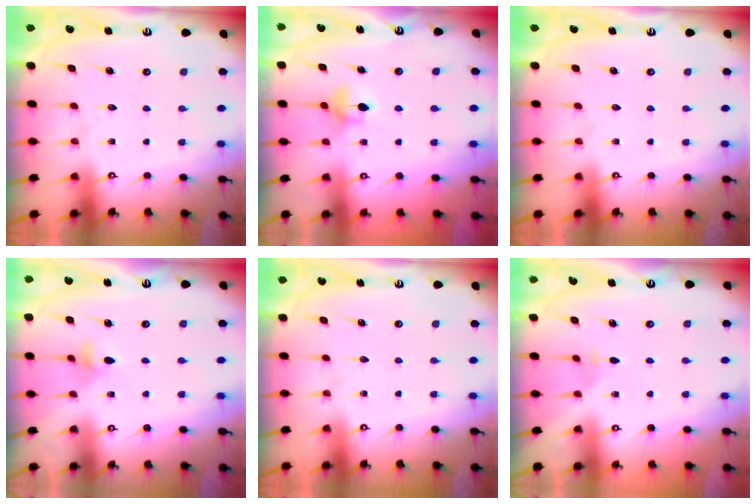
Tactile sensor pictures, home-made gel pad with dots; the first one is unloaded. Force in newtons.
{"total": 5.9, "press": 5.9, "slide": 0.5}
{"total": 0.0}
{"total": 3.9, "press": 3.9, "slide": 0.5}
{"total": 0.0}
{"total": 2.2, "press": 2.1, "slide": 0.5}